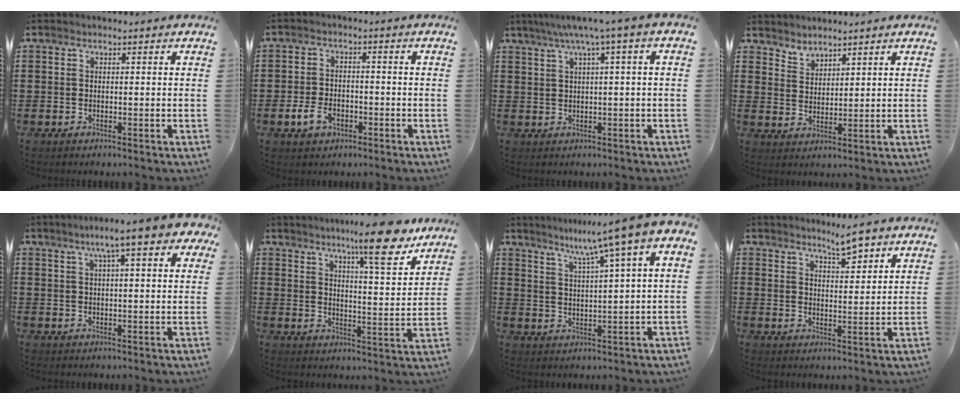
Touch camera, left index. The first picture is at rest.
{"total": 3.9, "force": [-1.9, 2.4, 2.4], "torque": [-0.057, -0.001, -0.038]}
{"total": 4.0, "force": [1.0, -0.5, 3.8], "torque": [-0.076, -0.005, 0.010]}
{"total": 2.8, "force": [2.6, 0.8, -0.6], "torque": [0.001, -0.006, 0.050]}
{"total": 6.9, "force": [3.7, 0.4, 5.9], "torque": [-0.113, 0.004, 0.059]}
{"total": 11.5, "force": [8.9, 0.7, 7.2], "torque": [-0.115, -0.045, 0.143]}
{"total": 6.7, "force": [3.8, -0.4, 5.6], "torque": [-0.113, -0.033, 0.052]}
{"total": 4.8, "force": [4.1, 0.9, 2.4], "torque": [-0.040, -0.013, 0.069]}